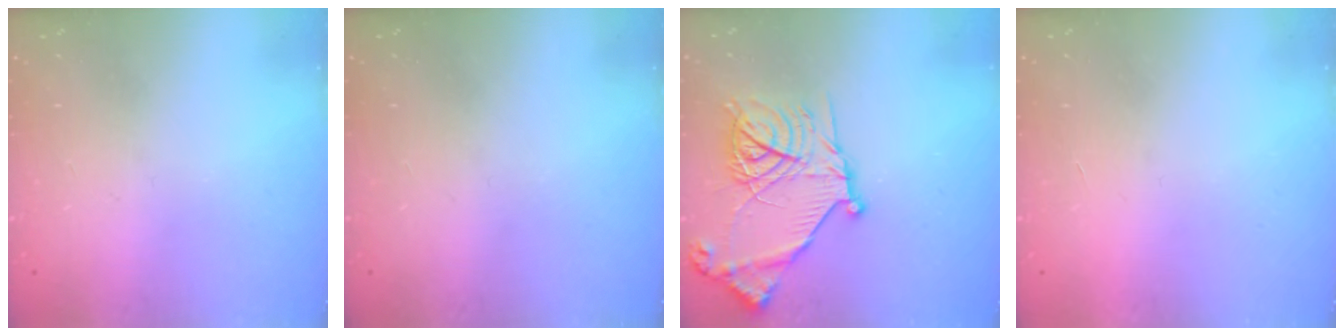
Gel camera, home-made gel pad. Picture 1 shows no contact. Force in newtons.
{"total": 0.0}
{"total": 18.8, "press": 18.7, "slide": 2.0}
{"total": 1.7, "press": 1.7, "slide": 0.1}